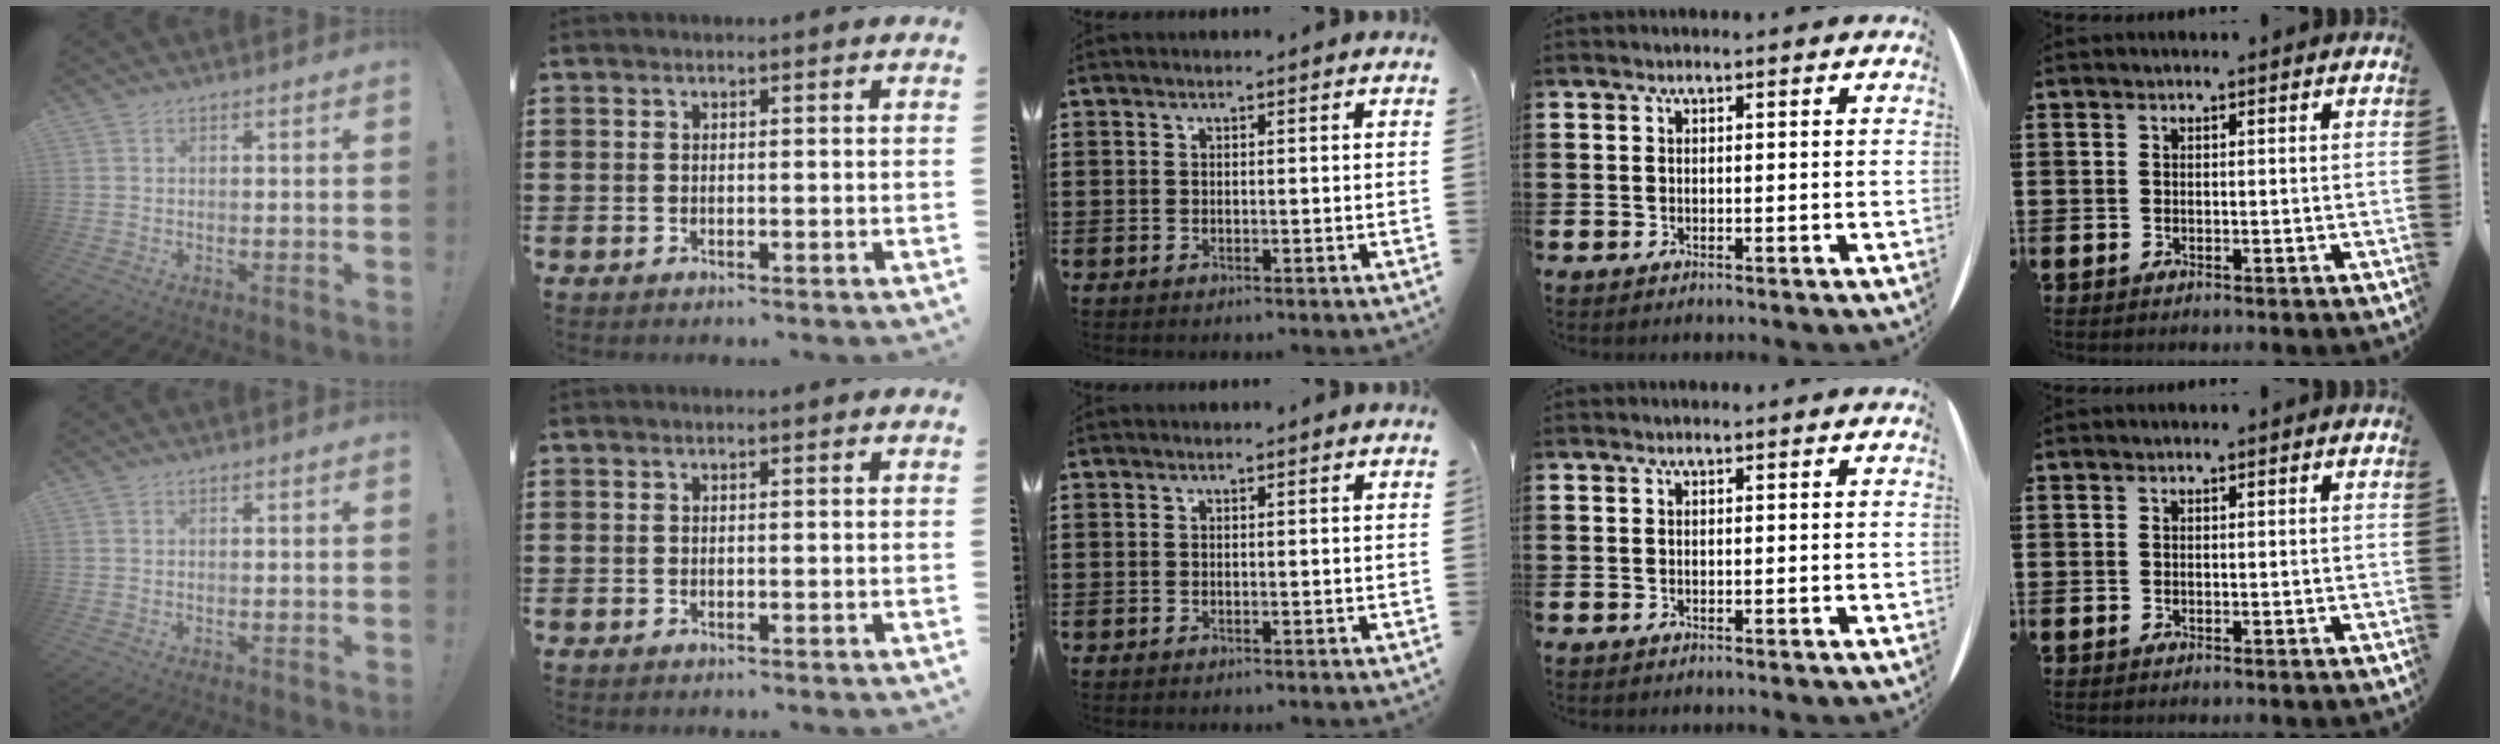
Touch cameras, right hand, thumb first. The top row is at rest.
{}